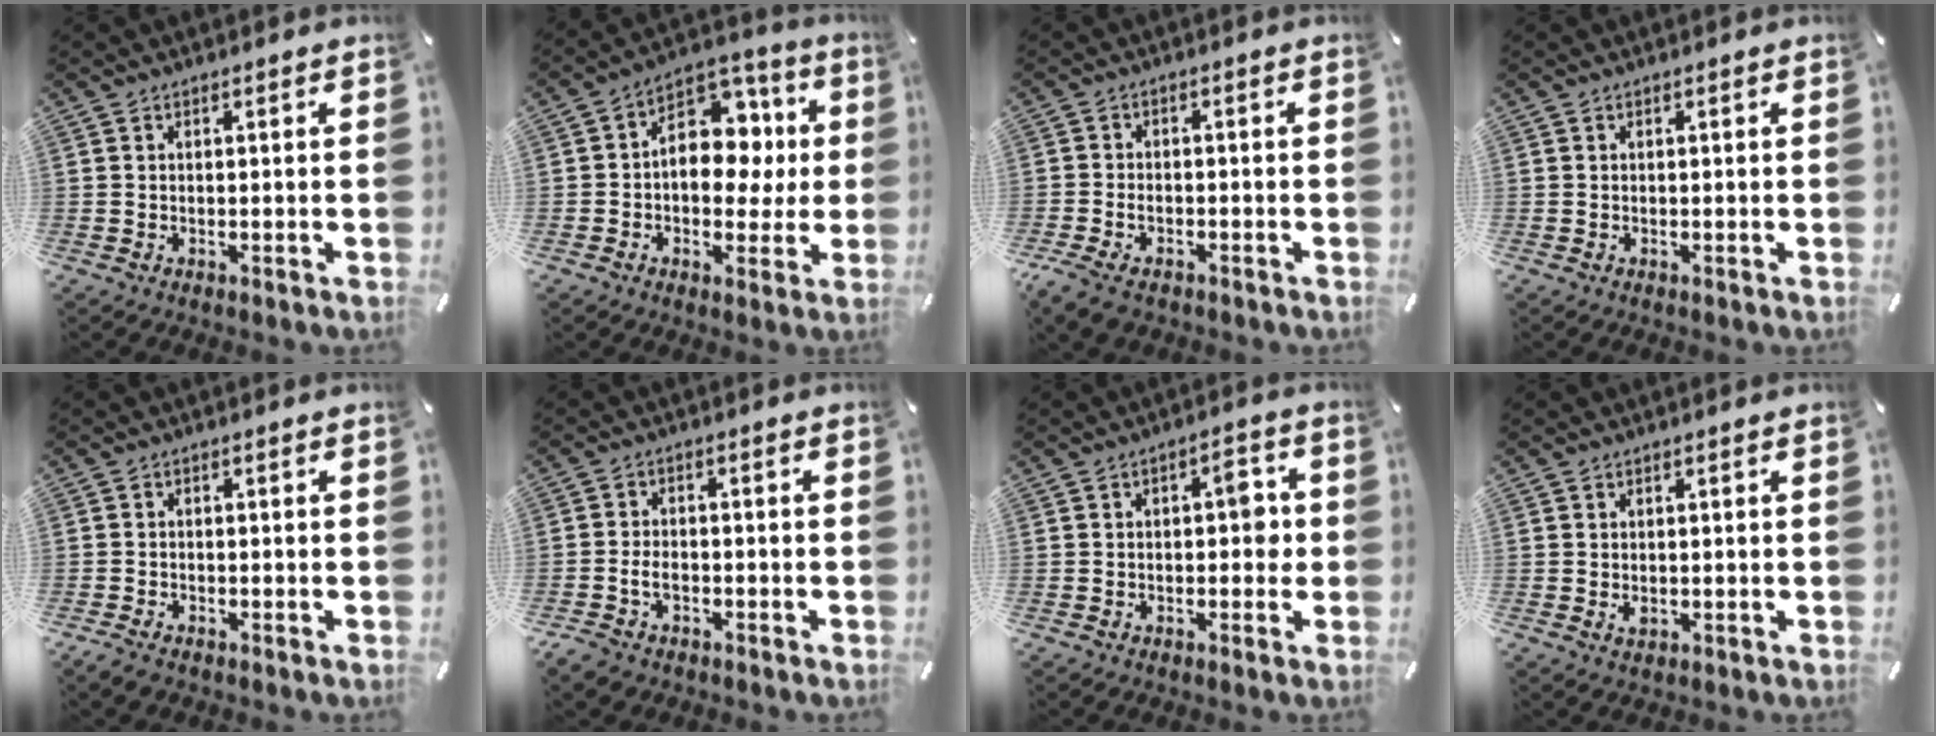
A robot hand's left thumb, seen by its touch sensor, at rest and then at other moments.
{"total": 13.7, "force": [0.6, 10.7, 8.5], "torque": [-0.120, -0.007, 0.016]}
{"total": 3.6, "force": [-2.1, 2.3, 1.9], "torque": [-0.052, 0.005, -0.044]}
{"total": 0.0}
{"total": 1.6, "force": [-1.2, 0.9, 0.6], "torque": [-0.018, 0.003, -0.028]}
{"total": 3.8, "force": [-1.7, 2.6, 2.2], "torque": [-0.051, 0.007, -0.035]}
{"total": 5.1, "force": [0.1, 2.9, 4.2], "torque": [-0.048, 0.004, -0.009]}
{"total": 1.0, "force": [-0.1, 0.8, 0.7], "torque": [-0.013, 0.002, -0.001]}